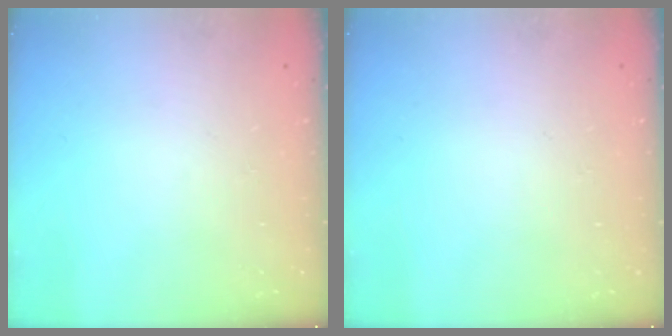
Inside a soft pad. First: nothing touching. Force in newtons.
{"total": 0.0}